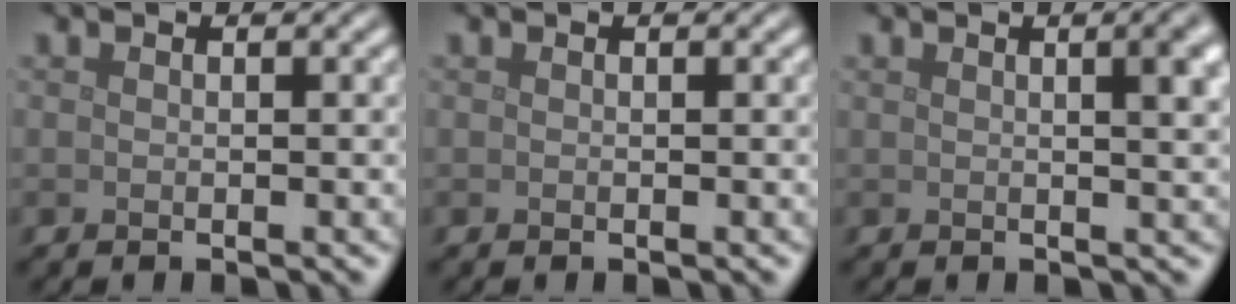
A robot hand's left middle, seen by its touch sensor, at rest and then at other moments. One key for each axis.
{"total": 0.0}
{"total": 4.9, "fx": 1.4, "fy": 1.9, "fz": 4.3, "tx": -0.026, "ty": 0.018, "tz": 0.012}